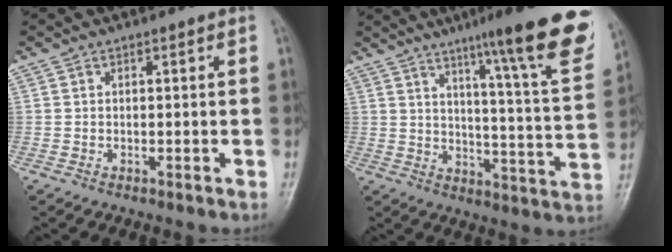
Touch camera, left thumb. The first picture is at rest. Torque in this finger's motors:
{"motor_torque": [1.12, -0.11, 1.56, -1.21, 0.33]}